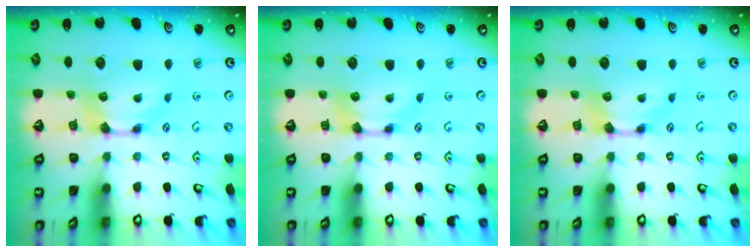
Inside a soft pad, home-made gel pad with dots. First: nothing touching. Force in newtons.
{"total": 0.0}
{"total": 0.0}